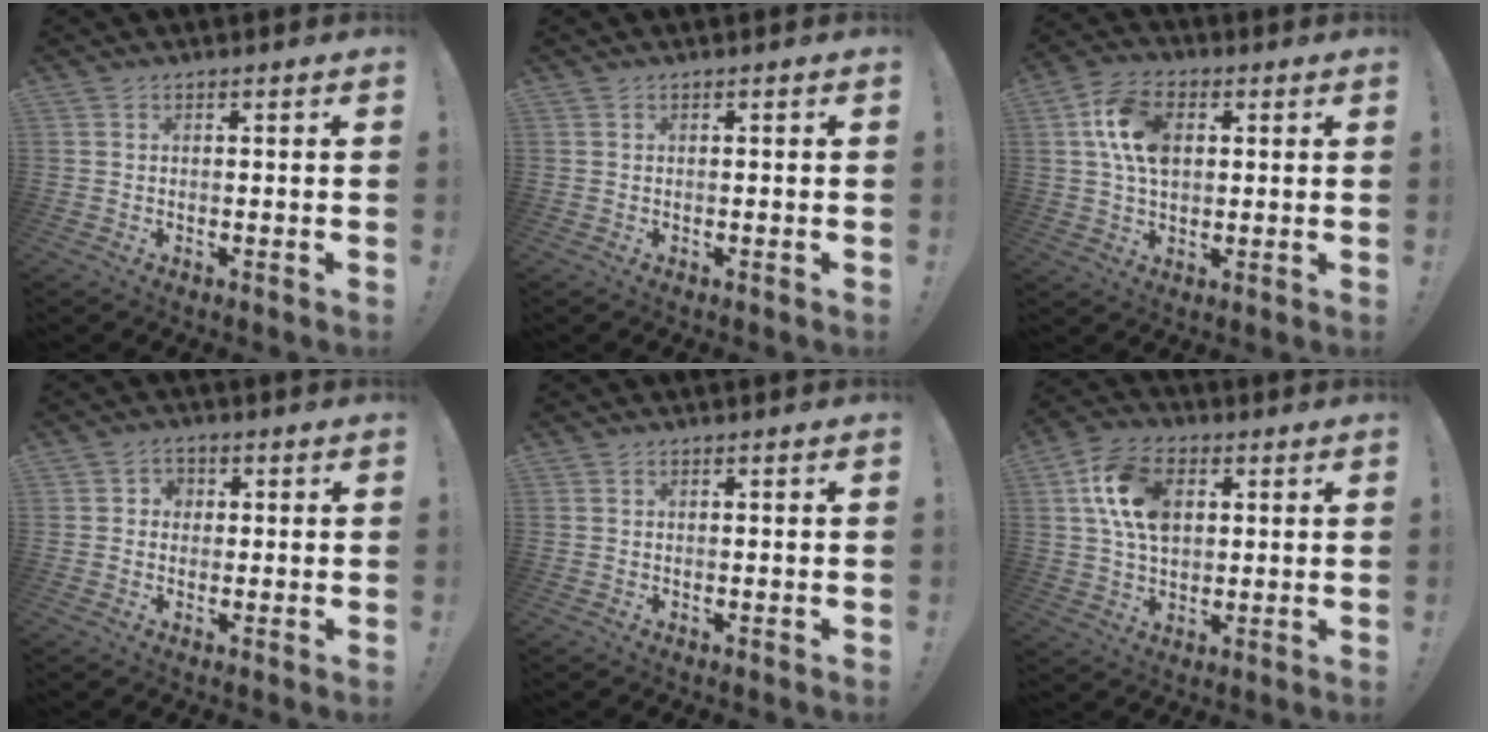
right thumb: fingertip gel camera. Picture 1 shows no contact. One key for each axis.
{"total": 0.0}
{"total": 12.4, "fx": 2.7, "fy": 8.4, "fz": 8.7, "tx": -0.173, "ty": 0.014, "tz": 0.054}
{"total": 3.2, "fx": 0.0, "fy": 3.0, "fz": 1.0, "tx": -0.015, "ty": 0.004, "tz": -0.001}
{"total": 0.0}
{"total": 14.2, "fx": 3.7, "fy": 9.8, "fz": 9.7, "tx": -0.170, "ty": 0.010, "tz": 0.072}